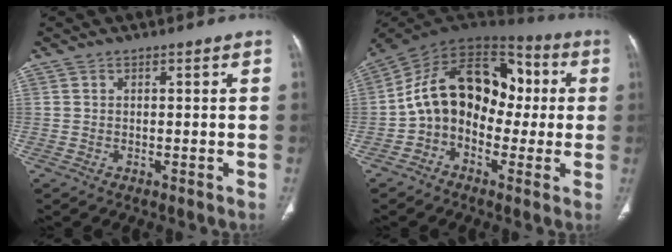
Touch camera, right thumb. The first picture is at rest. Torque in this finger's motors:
{"motor_torque": [2.44, 2.56, 1.75, -1.01, 0.60]}